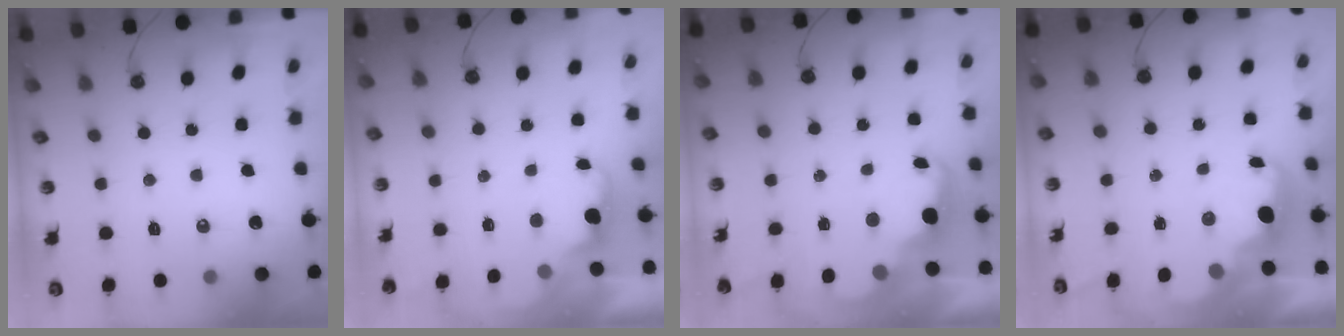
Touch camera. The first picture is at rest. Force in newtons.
{"total": 1.6, "press": 1.3, "slide": 0.8}
{"total": 2.5, "press": 2.4, "slide": 0.6}
{"total": 2.6, "press": 2.6, "slide": 0.5}